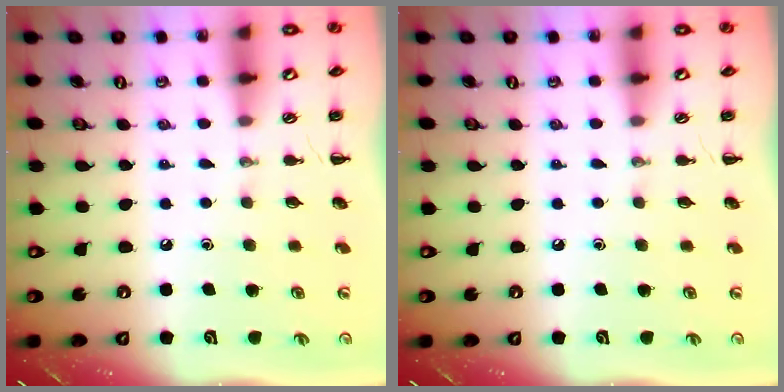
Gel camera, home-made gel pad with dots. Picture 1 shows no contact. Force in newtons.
{"total": 0.0}